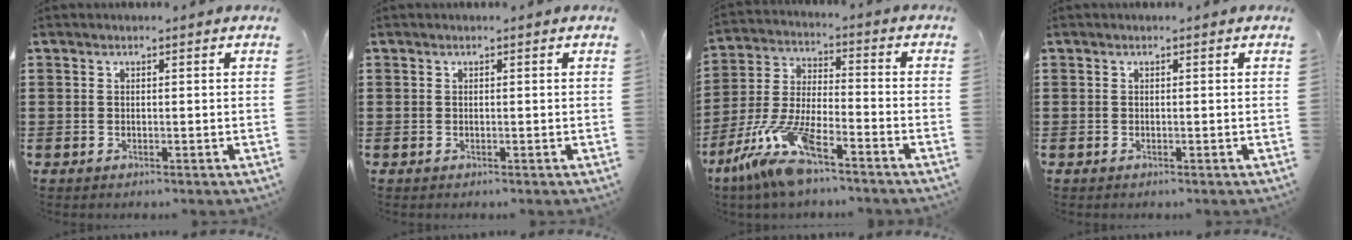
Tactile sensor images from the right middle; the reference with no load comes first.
{"total": 0.0}
{"total": 10.8, "force": [-8.0, 2.0, 7.0], "torque": [-0.165, -0.002, -0.162]}
{"total": 0.0}